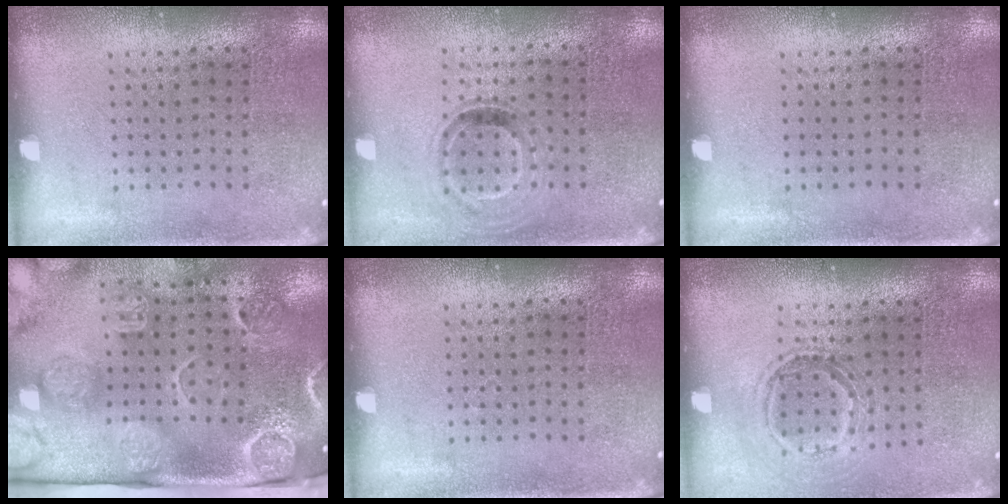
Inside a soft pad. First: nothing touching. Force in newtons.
{"total": 1.0, "press": 0.8, "slide": 0.5}
{"total": 0.0}
{"total": 4.6, "press": 3.3, "slide": 3.2}
{"total": 0.0}
{"total": 1.3, "press": 1.1, "slide": 0.7}